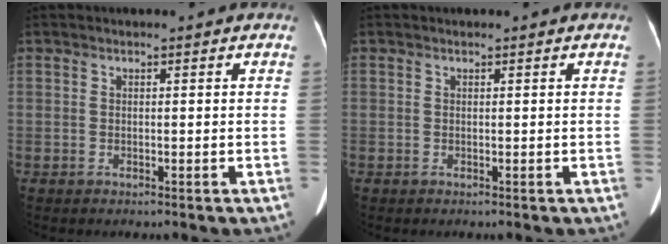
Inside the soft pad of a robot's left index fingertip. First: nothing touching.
{"total": 0.0}